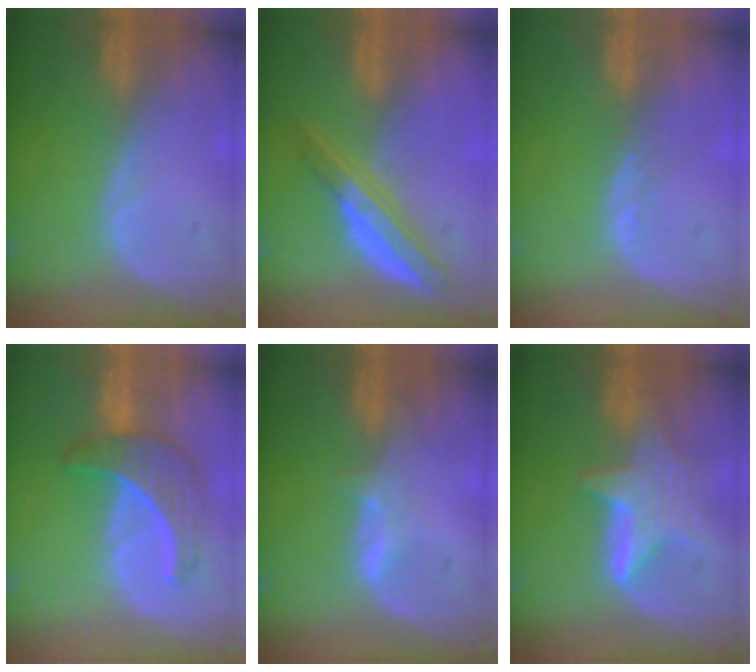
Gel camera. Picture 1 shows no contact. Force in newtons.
{"total": 6.3, "press": 5.6, "slide": 2.8}
{"total": 0.9, "press": 0.8, "slide": 0.4}
{"total": 6.6, "press": 6.5, "slide": 0.9}
{"total": 2.1, "press": 2.0, "slide": 0.4}
{"total": 6.1, "press": 6.1, "slide": 0.1}